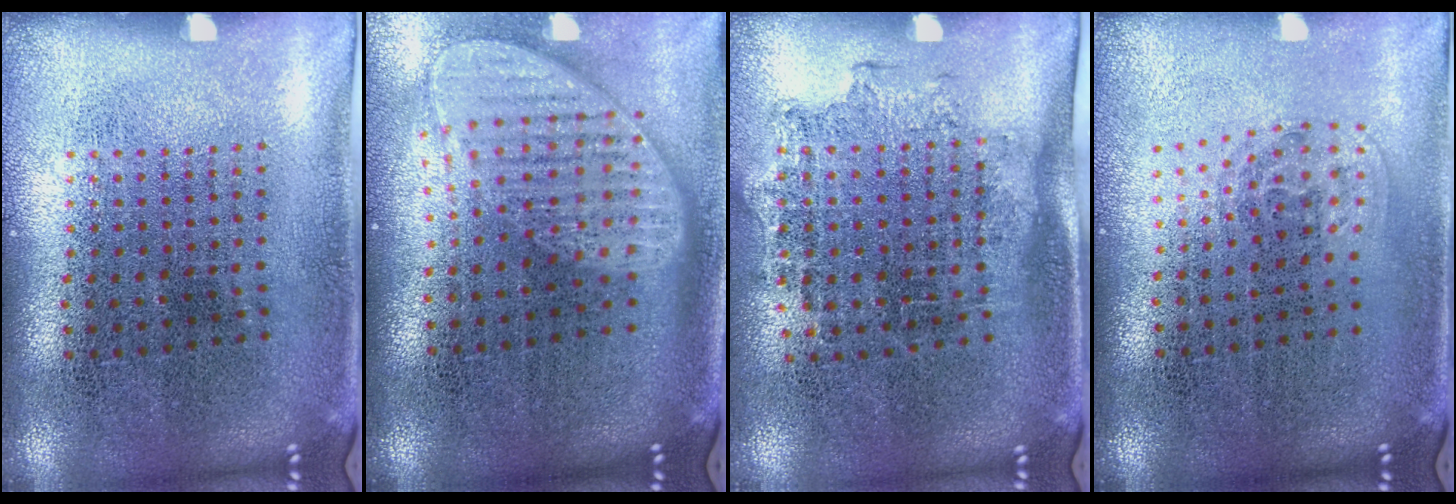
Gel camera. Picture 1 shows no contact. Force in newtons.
{"total": 2.0, "press": 1.6, "slide": 1.2}
{"total": 1.3, "press": 1.0, "slide": 0.8}
{"total": 1.1, "press": 0.7, "slide": 0.8}